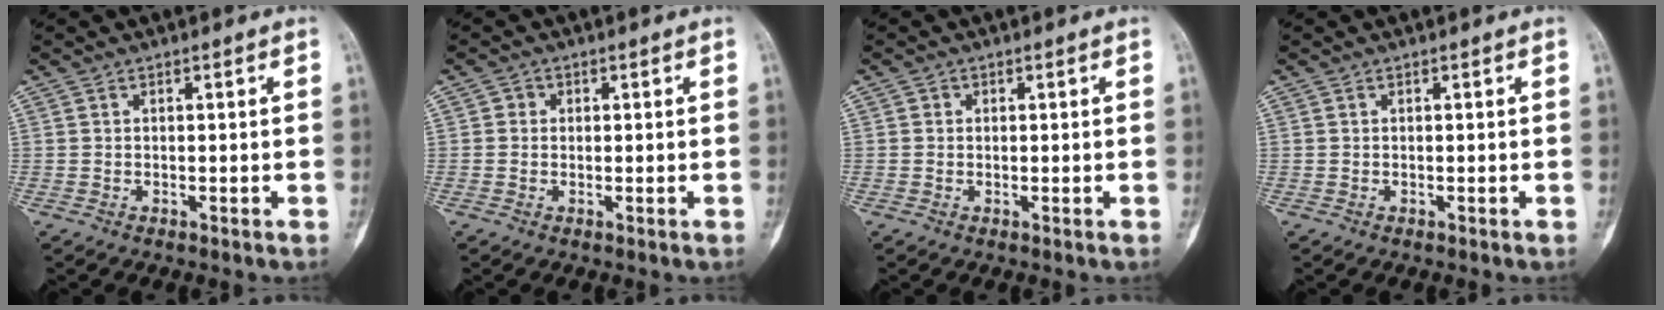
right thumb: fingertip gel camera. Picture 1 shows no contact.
{"total": 1.5, "force": [0.2, 1.4, 0.4], "torque": [0.002, 0.003, -0.001]}
{"total": 0.8, "force": [0.1, 0.8, 0.2], "torque": [0.002, 0.002, 0.001]}
{"total": 0.0}